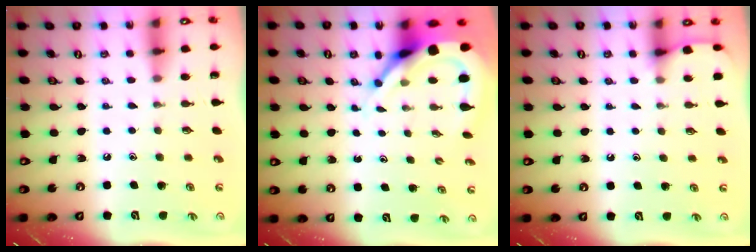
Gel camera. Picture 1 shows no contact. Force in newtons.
{"total": 8.9, "press": 8.8, "slide": 1.1}
{"total": 3.9, "press": 3.9, "slide": 0.6}